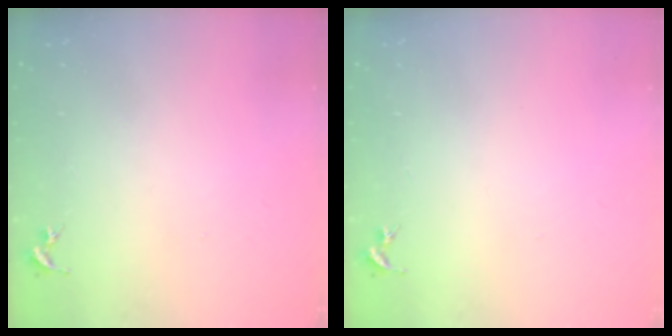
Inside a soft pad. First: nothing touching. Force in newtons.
{"total": 0.0}